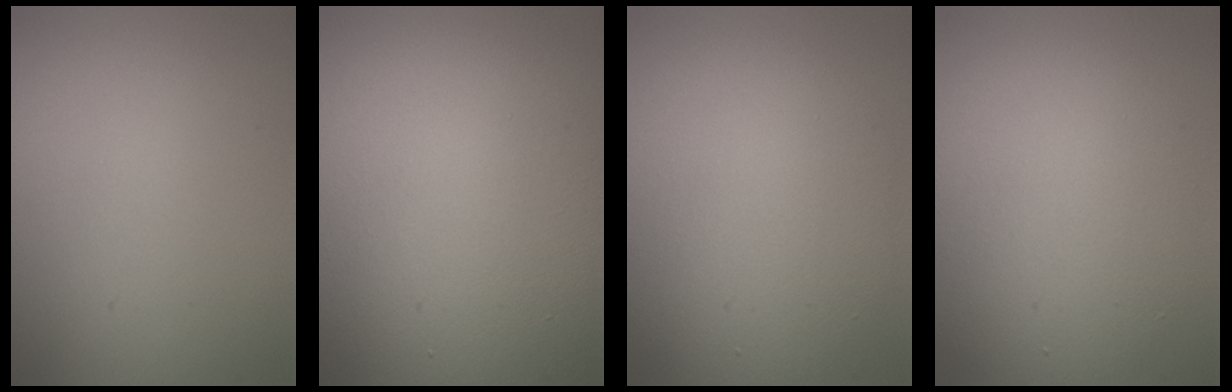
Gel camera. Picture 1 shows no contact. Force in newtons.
{"total": 28.7, "press": 28.7, "slide": 0.9}
{"total": 8.8, "press": 8.8, "slide": 0.5}
{"total": 6.9, "press": 6.9, "slide": 0.5}